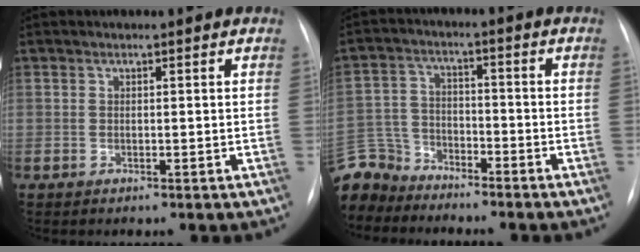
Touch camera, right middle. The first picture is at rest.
{"total": 10.0, "force": [-9.2, 3.9, 0.6], "torque": [-0.027, 0.011, -0.178]}